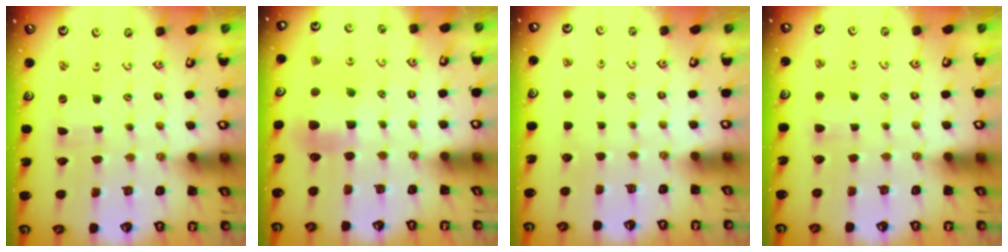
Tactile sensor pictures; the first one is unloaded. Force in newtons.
{"total": 6.4, "press": 6.4, "slide": 0.6}
{"total": 0.0}
{"total": 2.7, "press": 2.7, "slide": 0.4}